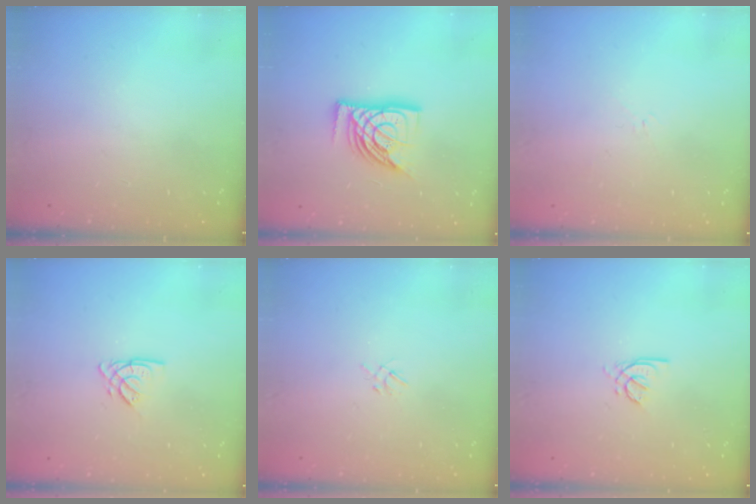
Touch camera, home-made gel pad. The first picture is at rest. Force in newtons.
{"total": 14.1, "press": 14.0, "slide": 1.8}
{"total": 2.6, "press": 2.5, "slide": 0.6}
{"total": 3.1, "press": 3.1, "slide": 0.3}
{"total": 2.0, "press": 2.0, "slide": 0.4}
{"total": 2.1, "press": 2.0, "slide": 0.6}